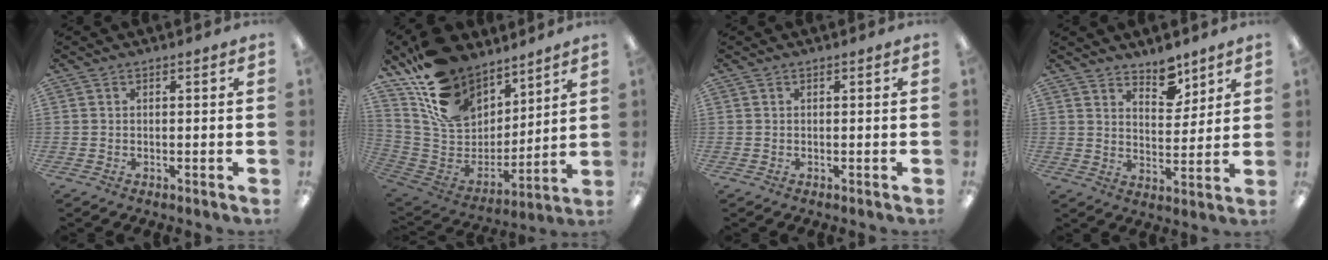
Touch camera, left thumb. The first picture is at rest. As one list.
[{"total": 17.3, "force": [11.4, 11.4, 6.4], "torque": [-0.138, -0.071, 0.221]}, {"total": 0.0}, {"total": 7.3, "force": [6.2, 3.2, 2.0], "torque": [-0.010, -0.046, 0.110]}]